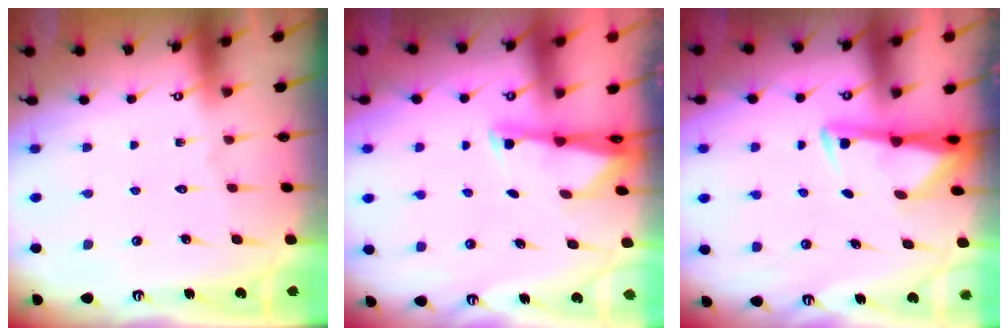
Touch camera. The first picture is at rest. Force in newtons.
{"total": 1.9, "press": 1.8, "slide": 0.4}
{"total": 2.9, "press": 2.9, "slide": 0.5}